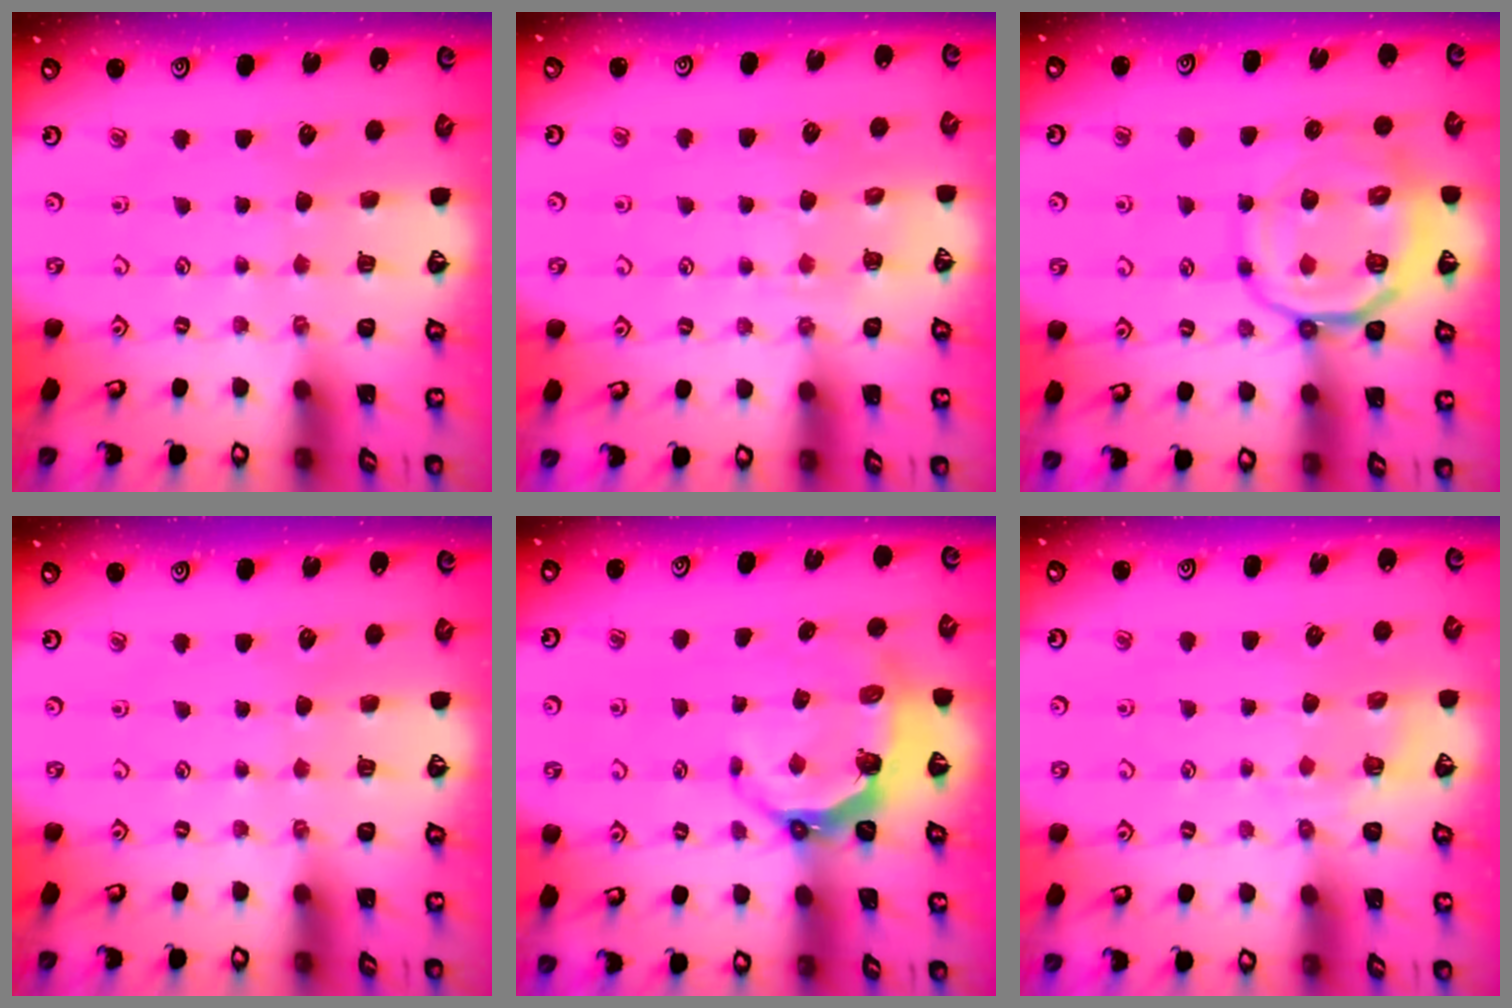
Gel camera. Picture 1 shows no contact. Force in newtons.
{"total": 4.8, "press": 4.8, "slide": 0.7}
{"total": 13.9, "press": 13.8, "slide": 1.8}
{"total": 0.0}
{"total": 5.6, "press": 4.2, "slide": 3.7}
{"total": 2.3, "press": 1.7, "slide": 1.6}